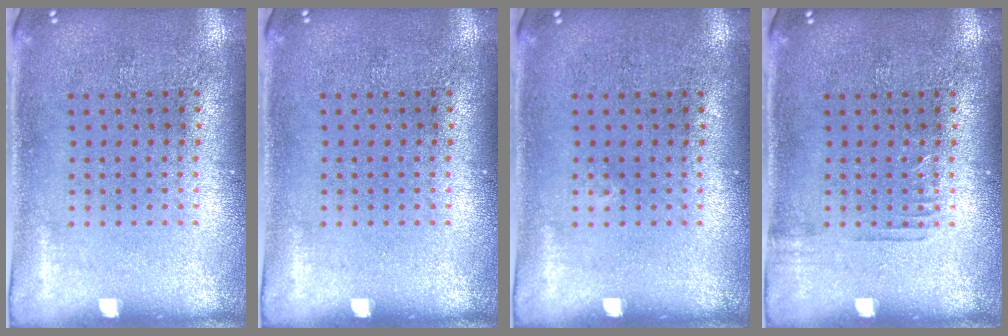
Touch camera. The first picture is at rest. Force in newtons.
{"total": 0.0}
{"total": 0.0}
{"total": 0.7, "press": 0.6, "slide": 0.2}